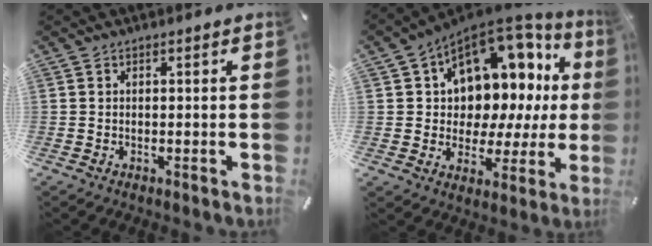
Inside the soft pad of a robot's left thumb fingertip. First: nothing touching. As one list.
[{"total": 12.9, "force": [6.5, 9.0, 6.5], "torque": [-0.089, -0.072, 0.114]}]